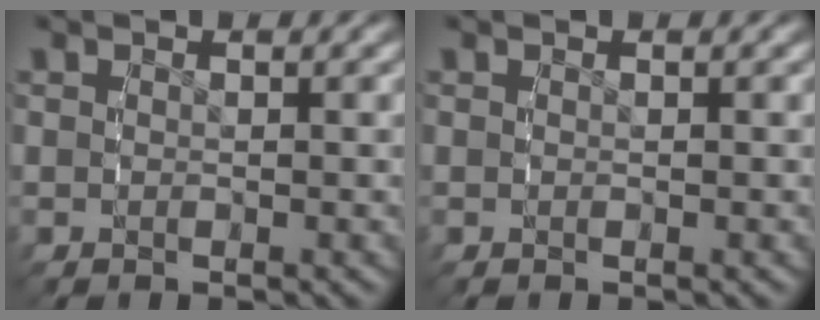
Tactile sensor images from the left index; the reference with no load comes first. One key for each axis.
{"total": 0.0}